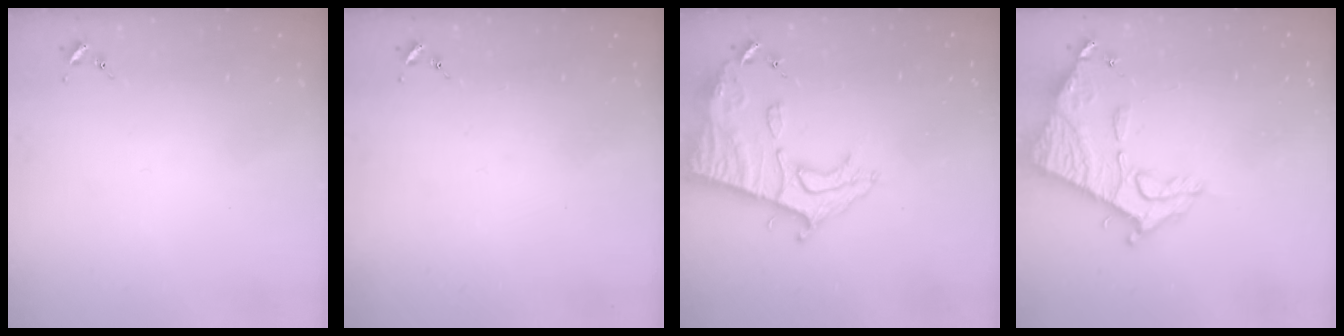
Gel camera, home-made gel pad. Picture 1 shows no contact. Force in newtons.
{"total": 0.0}
{"total": 14.7, "press": 14.6, "slide": 1.3}
{"total": 15.3, "press": 15.3, "slide": 1.2}